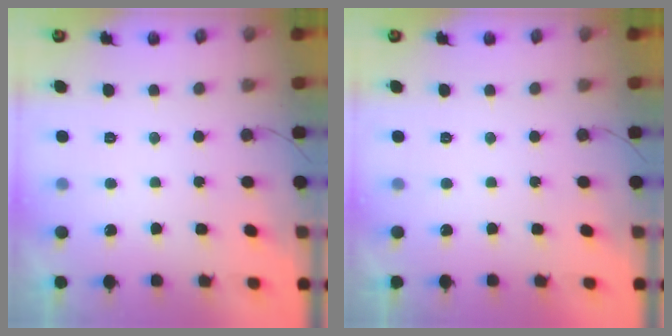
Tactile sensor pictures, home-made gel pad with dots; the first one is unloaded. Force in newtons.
{"total": 1.6, "press": 1.6, "slide": 0.0}